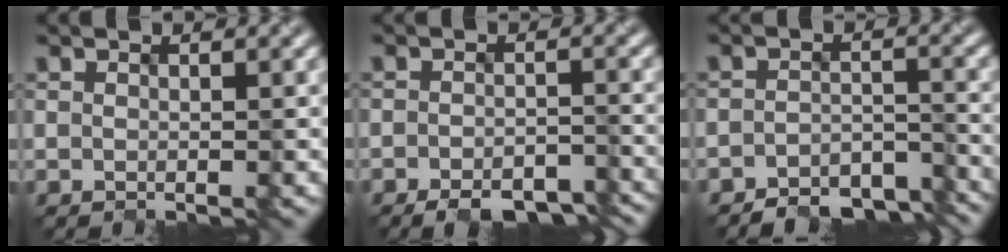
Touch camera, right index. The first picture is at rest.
{"total": 4.2, "force": [-3.5, 1.2, 2.0], "torque": [-0.023, -0.004, -0.048]}
{"total": 4.8, "force": [-4.6, 1.3, 0.8], "torque": [-0.006, -0.008, -0.064]}